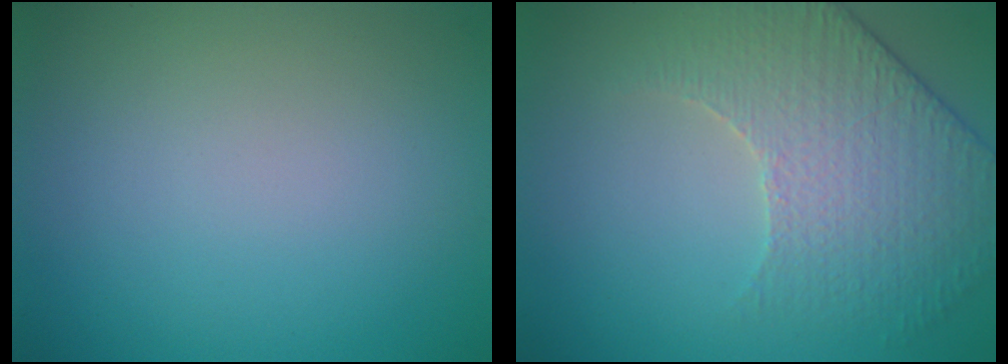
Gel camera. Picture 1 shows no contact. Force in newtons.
{"total": 4.3, "press": 4.0, "slide": 1.5}